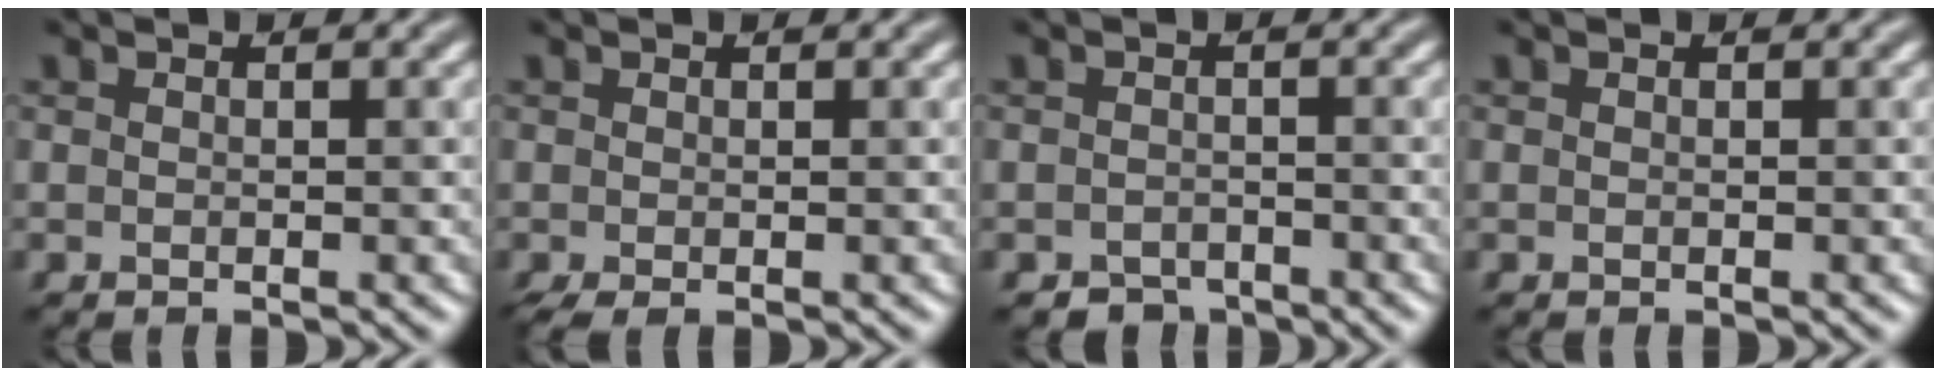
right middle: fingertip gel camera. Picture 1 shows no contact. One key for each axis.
{"total": 1.2, "fx": -0.4, "fy": 0.3, "fz": 1.0, "tx": -0.026, "ty": -0.007, "tz": -0.009}
{"total": 1.6, "fx": -1.4, "fy": 0.8, "fz": 0.0, "tx": 0.006, "ty": 0.003, "tz": -0.027}
{"total": 0.0}